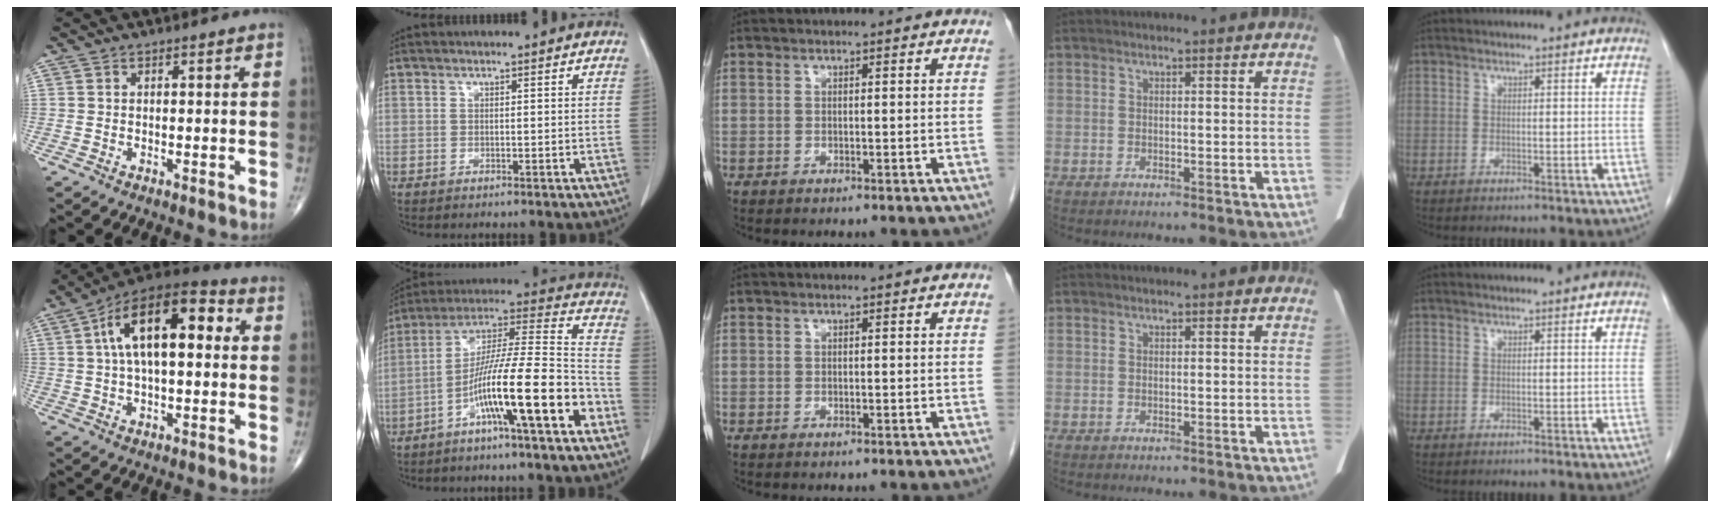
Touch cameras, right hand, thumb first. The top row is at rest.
{"thumb": {"total": 18.4, "force": [3.7, 8.8, 15.8], "torque": [-0.245, 0.033, 0.049]}, "index": {"total": 17.6, "force": [-8.0, 0.8, 15.7], "torque": [-0.264, 0.003, -0.138]}}